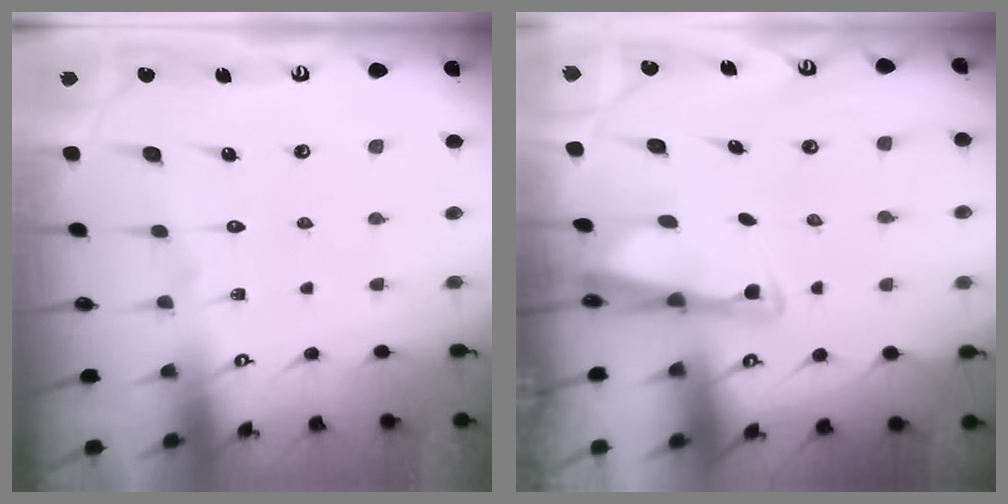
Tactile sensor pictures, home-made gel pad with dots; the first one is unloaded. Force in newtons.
{"total": 2.6, "press": 2.5, "slide": 0.6}